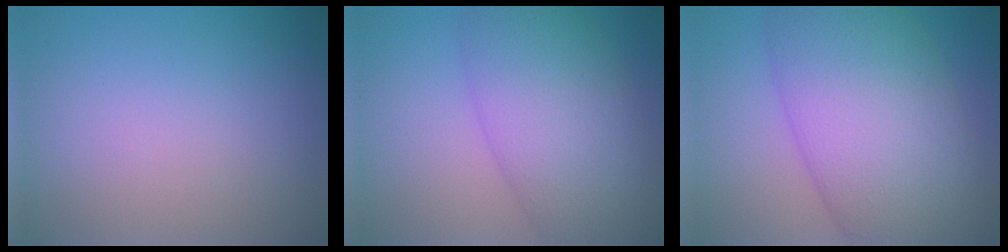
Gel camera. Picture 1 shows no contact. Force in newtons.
{"total": 8.9, "press": 8.9, "slide": 0.3}
{"total": 12.8, "press": 12.7, "slide": 0.4}